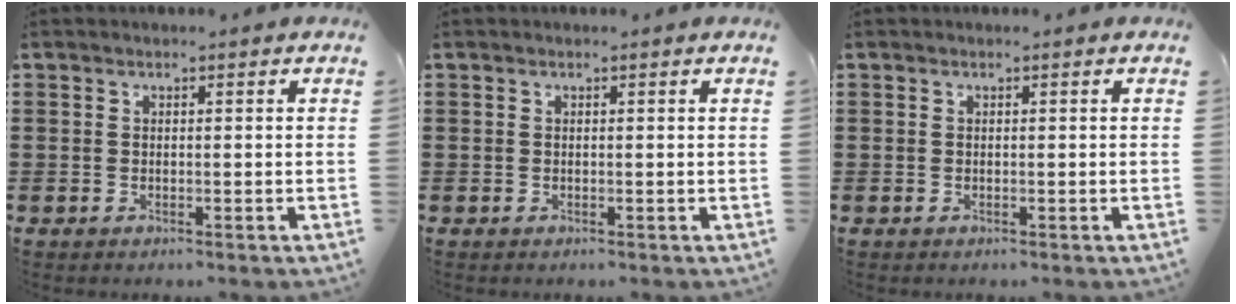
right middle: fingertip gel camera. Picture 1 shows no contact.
{"total": 0.0}
{"total": 0.0}